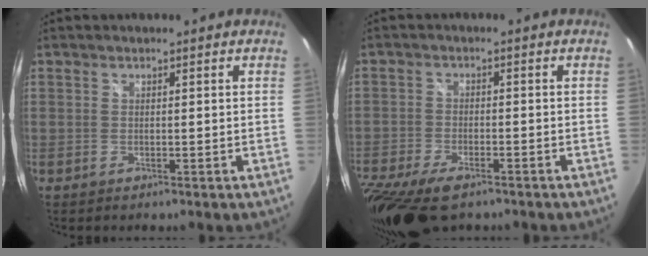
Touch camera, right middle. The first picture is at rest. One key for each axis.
{"total": 14.2, "fx": -10.0, "fy": 5.6, "fz": 8.4, "tx": -0.207, "ty": -0.059, "tz": -0.176}